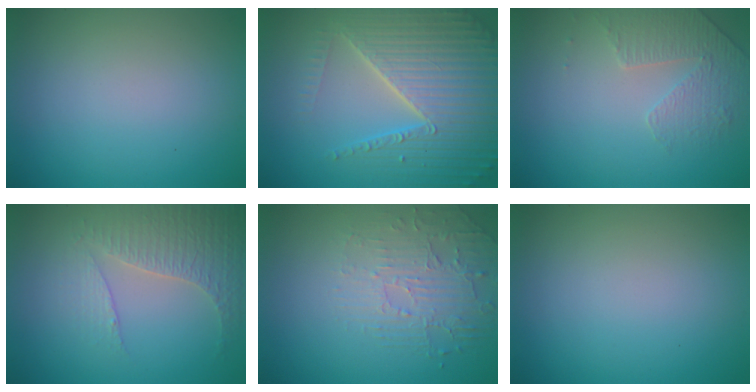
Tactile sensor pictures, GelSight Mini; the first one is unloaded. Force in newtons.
{"total": 7.1, "press": 6.9, "slide": 1.7}
{"total": 1.8, "press": 1.4, "slide": 1.0}
{"total": 3.6, "press": 2.8, "slide": 2.3}
{"total": 2.2, "press": 1.7, "slide": 1.5}
{"total": 0.0}